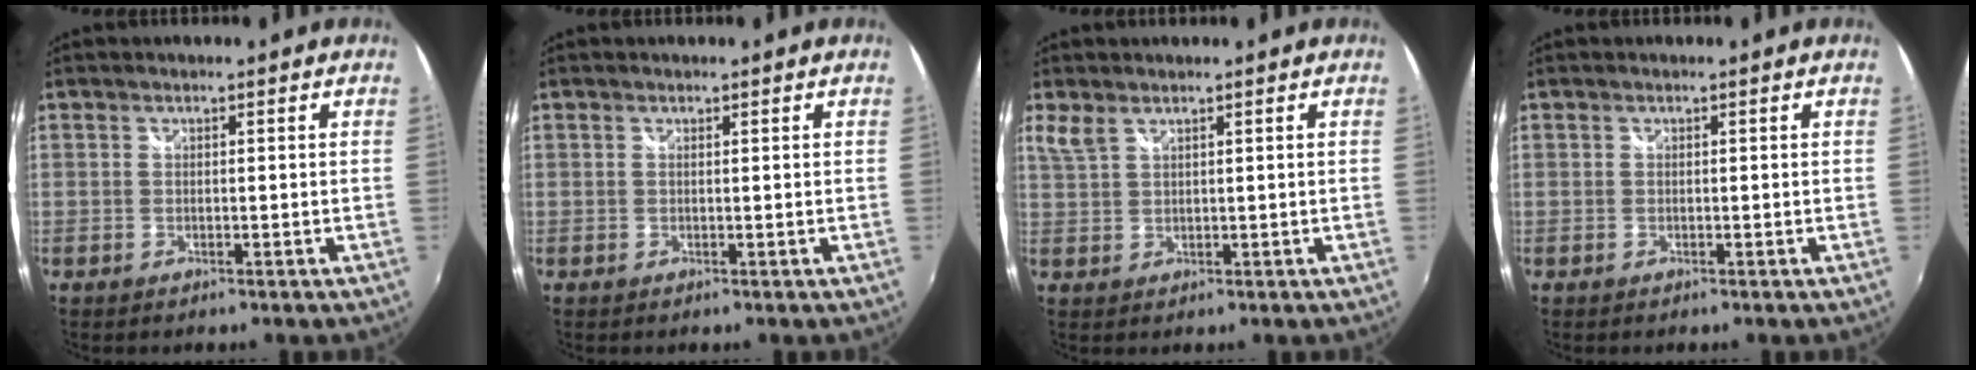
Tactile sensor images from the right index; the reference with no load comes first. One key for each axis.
{"total": 0.0}
{"total": 2.6, "fx": 1.9, "fy": 0.9, "fz": 1.6, "tx": -0.035, "ty": 0.000, "tz": 0.041}
{"total": 0.0}